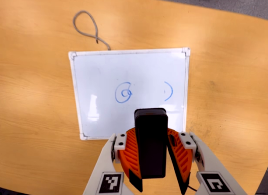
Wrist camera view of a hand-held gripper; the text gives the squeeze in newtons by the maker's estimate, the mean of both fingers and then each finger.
{"total": 7.8, "left": 8.6, "right": 7.0}